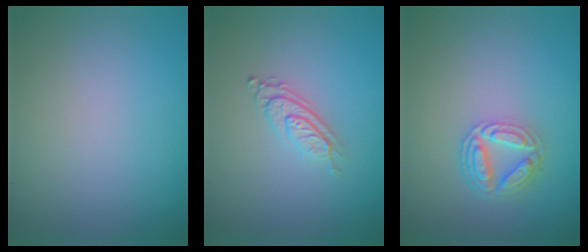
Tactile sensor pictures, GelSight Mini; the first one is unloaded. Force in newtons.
{"total": 2.7, "press": 2.0, "slide": 1.9}
{"total": 4.1, "press": 3.2, "slide": 2.6}